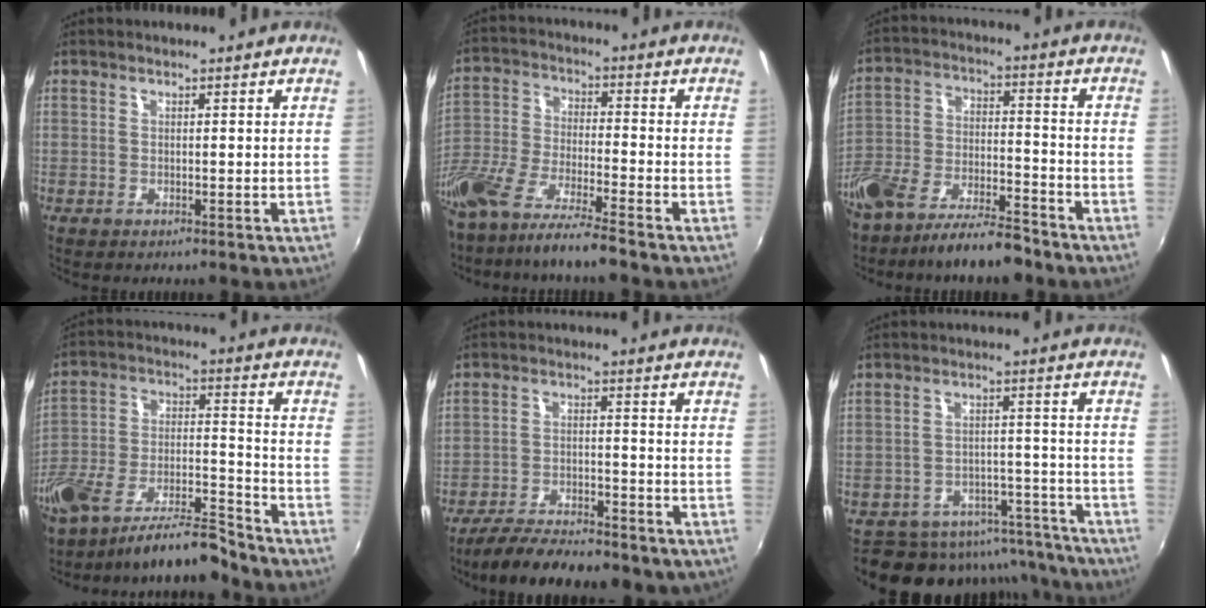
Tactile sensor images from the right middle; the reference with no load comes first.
{"total": 13.6, "force": [-10.7, 1.0, 8.3], "torque": [-0.177, -0.031, -0.201]}
{"total": 12.2, "force": [-8.7, 4.7, 7.3], "torque": [-0.153, 0.000, -0.153]}
{"total": 12.2, "force": [-10.4, 2.2, 5.9], "torque": [-0.117, 0.001, -0.185]}
{"total": 14.0, "force": [-11.5, 3.7, 7.0], "torque": [-0.146, -0.026, -0.173]}
{"total": 15.2, "force": [-14.2, 5.1, 2.2], "torque": [-0.034, 0.048, -0.180]}